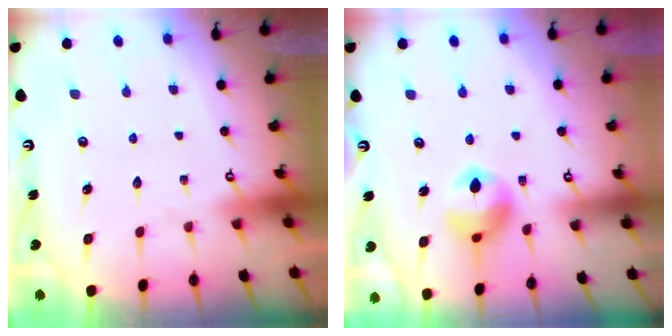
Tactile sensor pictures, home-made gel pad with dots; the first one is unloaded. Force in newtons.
{"total": 11.2, "press": 11.1, "slide": 1.4}